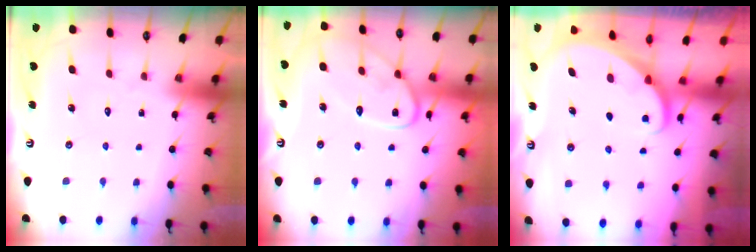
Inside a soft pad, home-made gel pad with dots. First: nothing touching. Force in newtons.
{"total": 12.9, "press": 12.9, "slide": 1.0}
{"total": 1.7, "press": 1.6, "slide": 0.1}